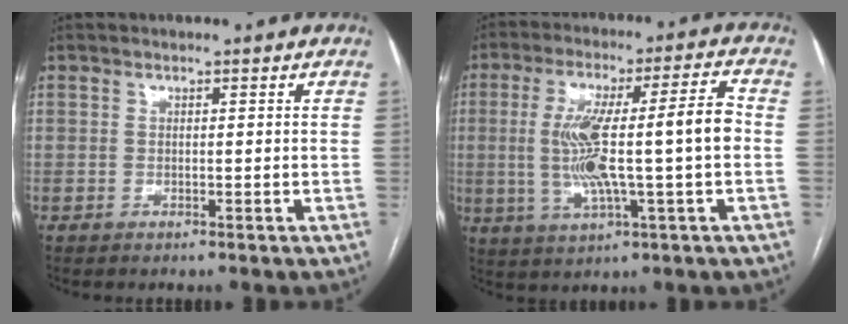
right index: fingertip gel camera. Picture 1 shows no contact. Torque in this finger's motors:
{"motor_torque": [0.74, -0.24, 0.43, 0.15]}